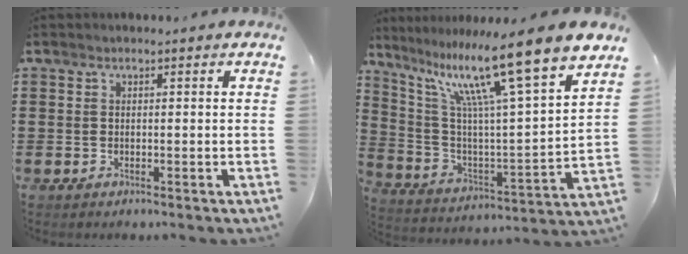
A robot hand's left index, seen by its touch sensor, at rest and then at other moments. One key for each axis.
{"total": 14.9, "fx": 11.2, "fy": 0.0, "fz": 9.8, "tx": -0.206, "ty": -0.078, "tz": 0.176}